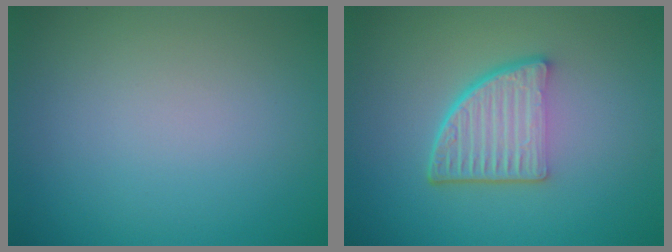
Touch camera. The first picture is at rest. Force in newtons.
{"total": 5.6, "press": 3.8, "slide": 4.1}